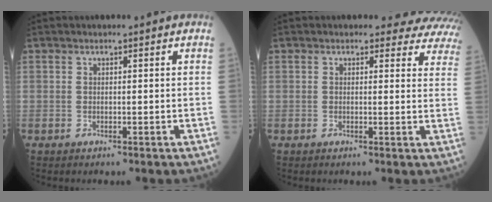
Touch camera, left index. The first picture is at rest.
{"total": 9.4, "force": [8.8, 3.3, 0.3], "torque": [0.048, -0.035, 0.048]}